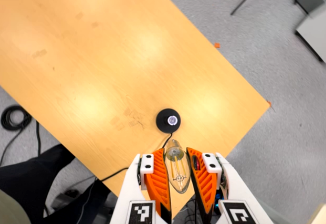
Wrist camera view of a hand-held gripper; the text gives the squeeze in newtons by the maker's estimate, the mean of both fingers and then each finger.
{"total": 19.5, "left": 20.7, "right": 18.3}